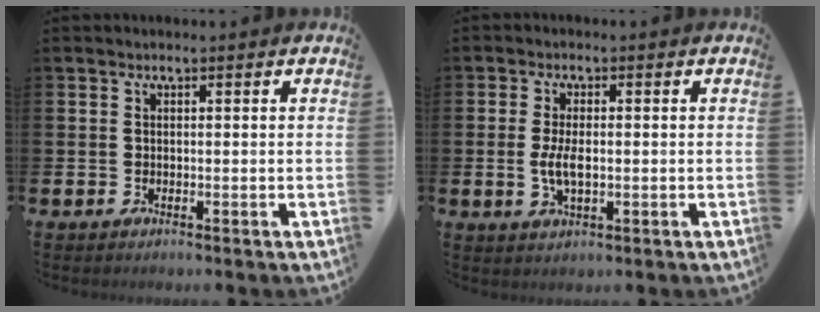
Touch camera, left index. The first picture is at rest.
{"total": 3.7, "force": [-0.1, 1.7, 3.3], "torque": [-0.065, 0.000, -0.007]}